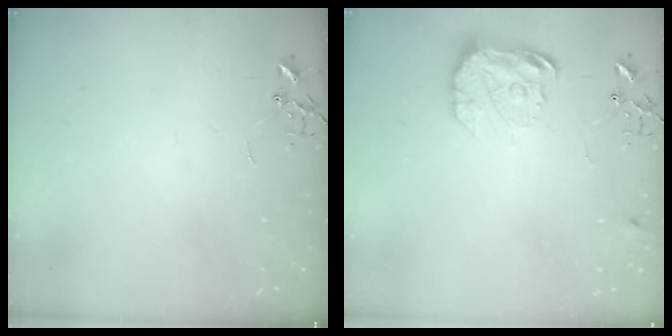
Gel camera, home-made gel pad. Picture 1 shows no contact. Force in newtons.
{"total": 13.9, "press": 13.8, "slide": 1.0}